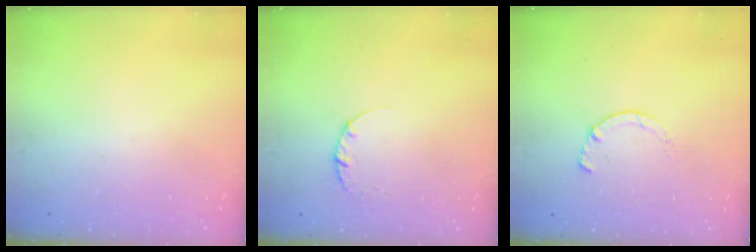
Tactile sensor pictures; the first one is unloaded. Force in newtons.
{"total": 2.4, "press": 2.3, "slide": 0.3}
{"total": 1.4, "press": 1.4, "slide": 0.3}